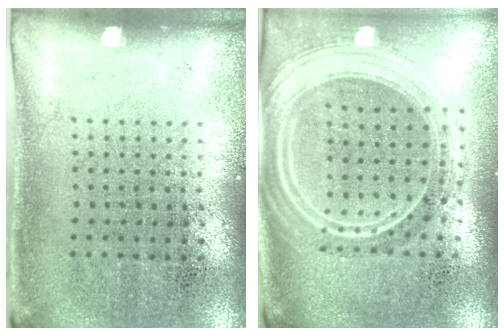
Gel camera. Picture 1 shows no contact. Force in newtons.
{"total": 2.6, "press": 2.2, "slide": 1.4}